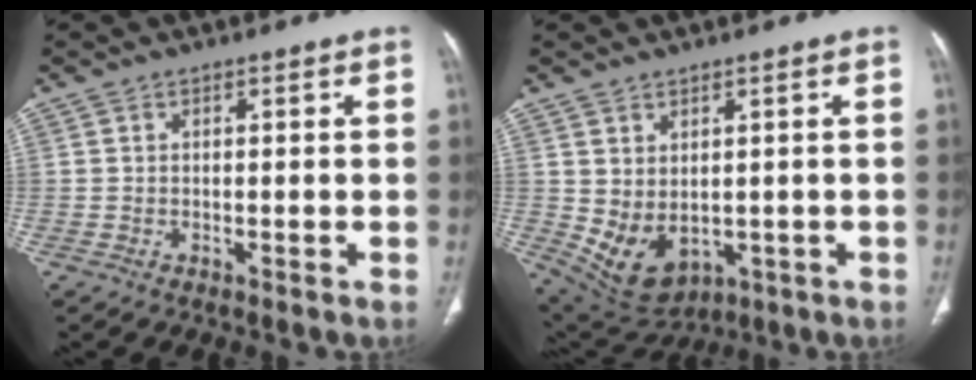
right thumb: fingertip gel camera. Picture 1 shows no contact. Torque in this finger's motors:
{"motor_torque": [-0.39, 0.48, -0.26, 0.10, 0.29]}